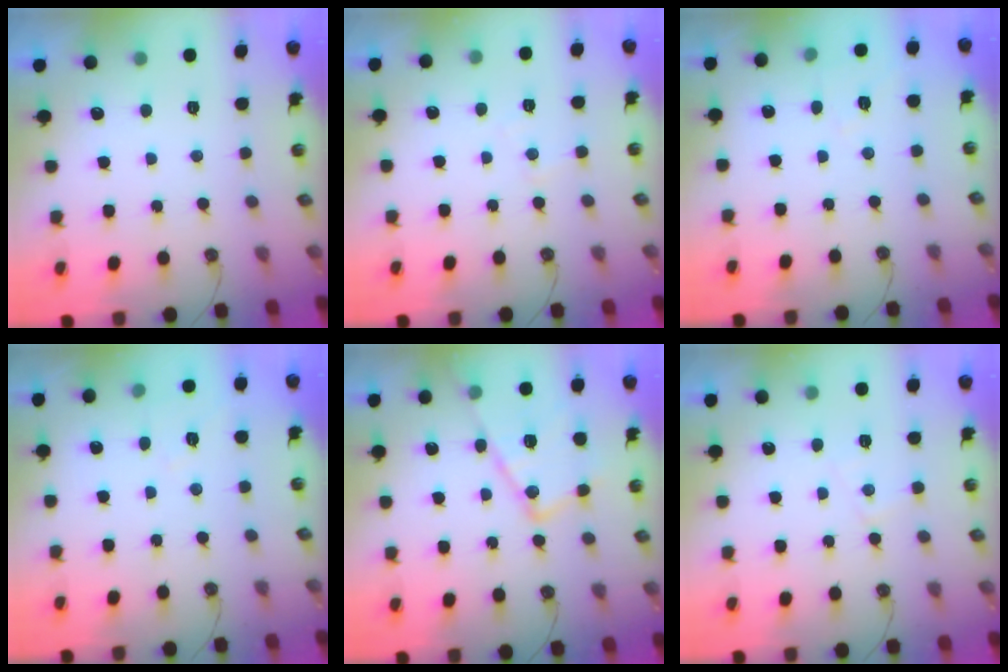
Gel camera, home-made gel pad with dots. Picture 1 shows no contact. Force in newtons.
{"total": 4.6, "press": 4.6, "slide": 0.6}
{"total": 5.3, "press": 5.3, "slide": 0.6}
{"total": 5.3, "press": 5.3, "slide": 0.6}
{"total": 17.2, "press": 17.2, "slide": 1.3}
{"total": 5.5, "press": 5.4, "slide": 0.8}